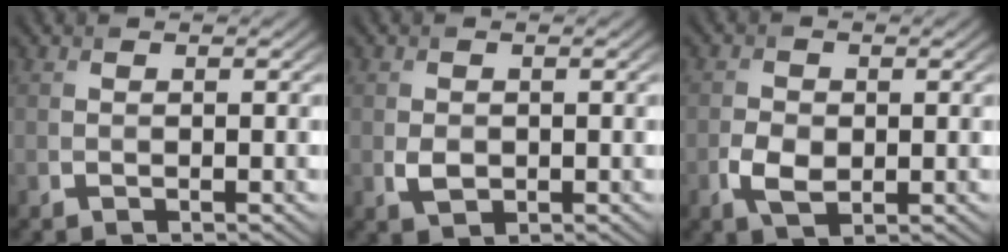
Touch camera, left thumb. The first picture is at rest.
{"total": 2.0, "force": [-0.3, 1.6, 1.3], "torque": [-0.028, -0.008, -0.005]}
{"total": 3.3, "force": [-0.7, 2.2, 2.3], "torque": [-0.053, -0.005, -0.015]}